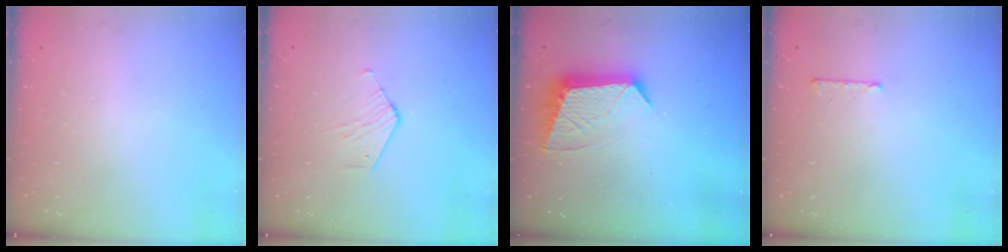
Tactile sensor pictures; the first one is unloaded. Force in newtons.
{"total": 3.1, "press": 3.1, "slide": 0.3}
{"total": 11.2, "press": 11.2, "slide": 0.6}
{"total": 4.6, "press": 4.6, "slide": 0.5}